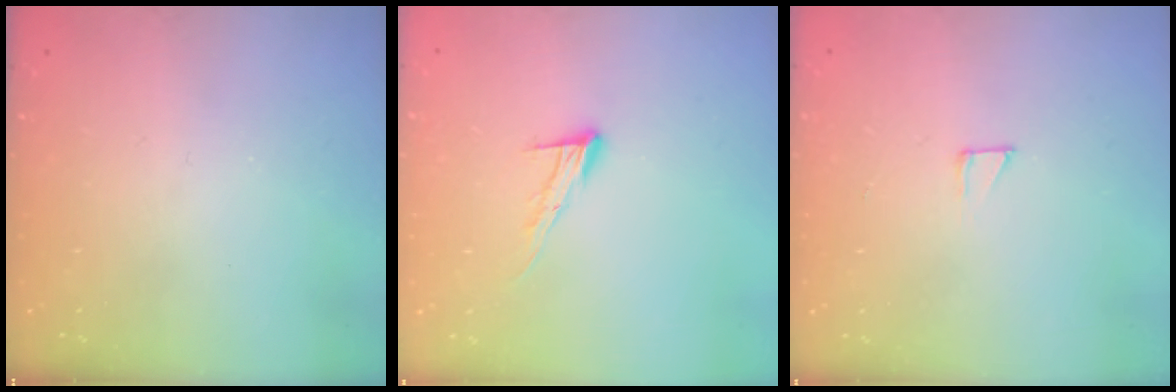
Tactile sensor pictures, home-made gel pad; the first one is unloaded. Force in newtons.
{"total": 9.1, "press": 9.1, "slide": 0.6}
{"total": 2.3, "press": 2.3, "slide": 0.2}